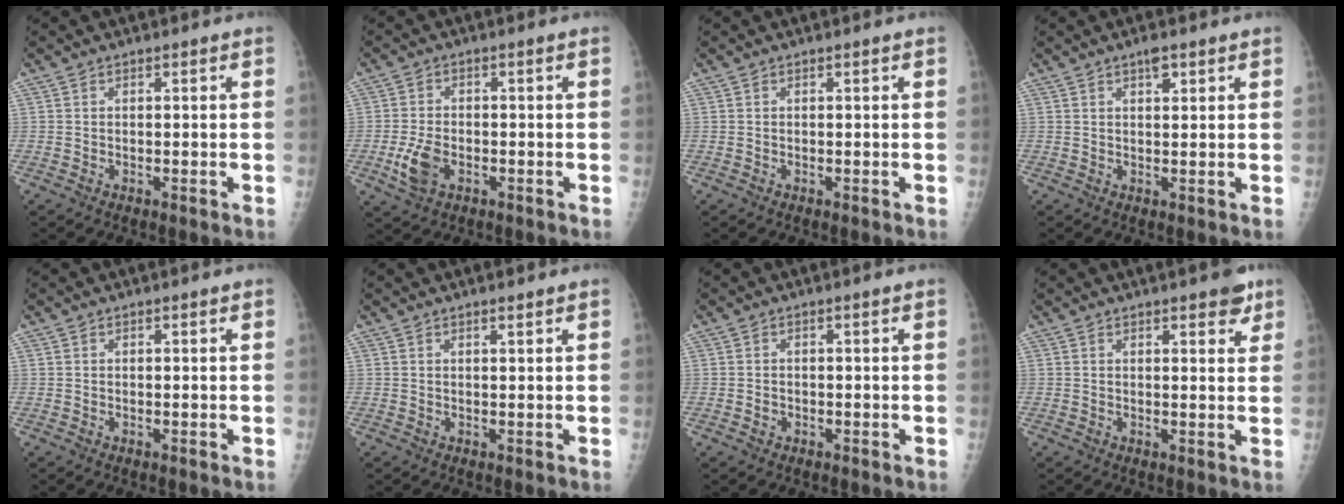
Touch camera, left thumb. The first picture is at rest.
{"total": 5.6, "force": [-2.0, 3.3, 4.0], "torque": [-0.080, 0.007, -0.037]}
{"total": 0.0}
{"total": 2.2, "force": [1.3, 0.8, 1.5], "torque": [-0.017, -0.005, 0.019]}
{"total": 0.0}
{"total": 0.9, "force": [0.7, 0.0, 0.6], "torque": [-0.005, -0.004, 0.012]}
{"total": 1.0, "force": [-0.4, 0.8, 0.5], "torque": [-0.007, 0.008, -0.006]}
{"total": 4.9, "force": [3.1, 1.7, 3.3], "torque": [-0.025, -0.012, 0.035]}